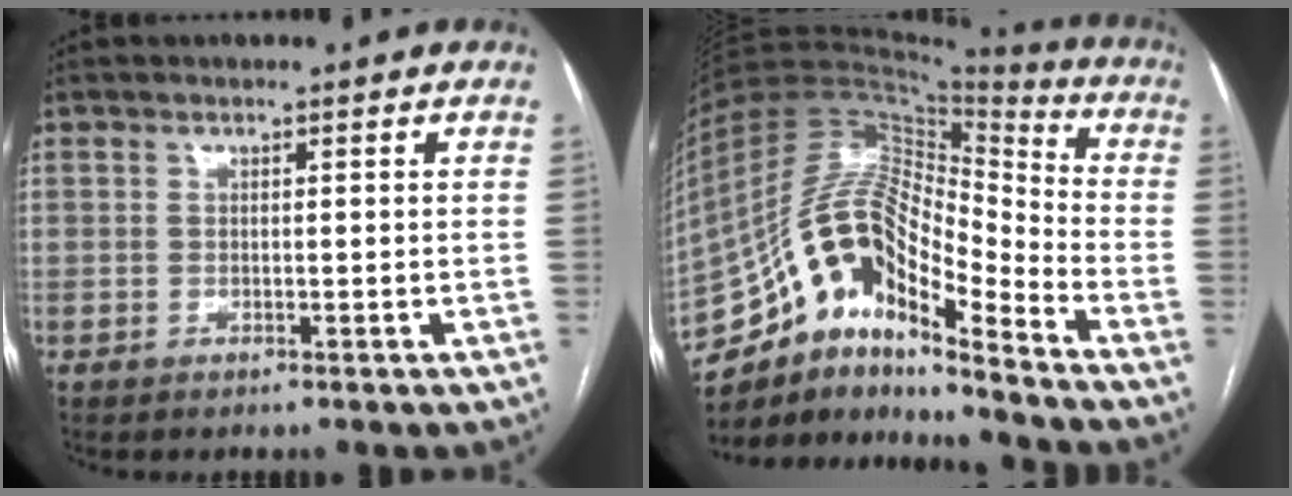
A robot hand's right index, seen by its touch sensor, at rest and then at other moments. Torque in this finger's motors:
{"motor_torque": [0.87, -0.79, 1.01, 0.21]}